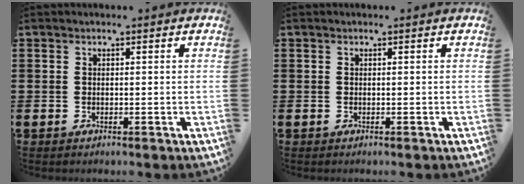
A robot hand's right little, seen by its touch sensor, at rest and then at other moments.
{"total": 0.0}